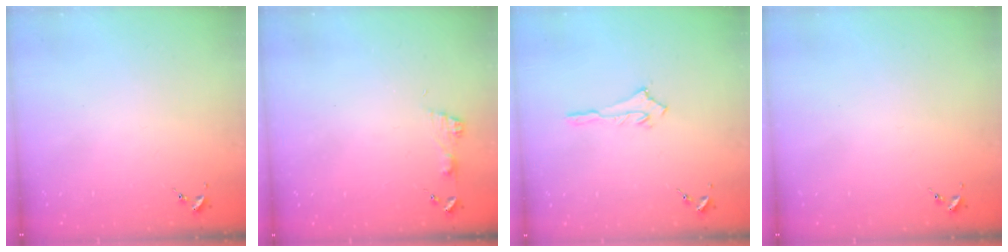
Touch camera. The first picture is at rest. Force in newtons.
{"total": 5.4, "press": 5.4, "slide": 0.3}
{"total": 2.7, "press": 2.7, "slide": 0.1}
{"total": 0.0}